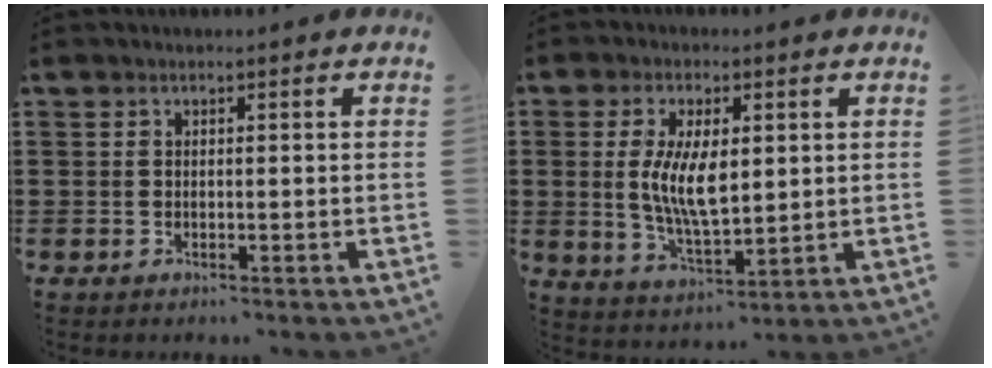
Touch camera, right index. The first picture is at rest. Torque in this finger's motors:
{"motor_torque": [0.72, -0.20, 0.87, 0.21]}